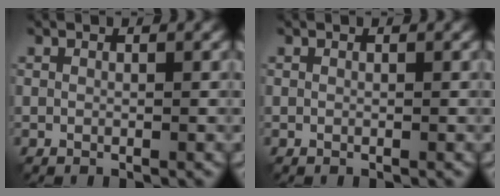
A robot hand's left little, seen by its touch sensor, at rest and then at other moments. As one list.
[{"total": 0.0}]